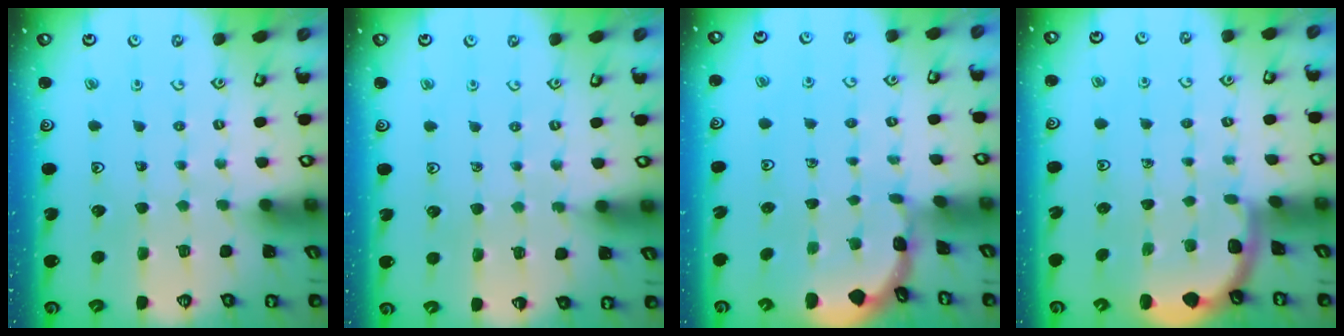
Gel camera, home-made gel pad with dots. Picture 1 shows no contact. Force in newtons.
{"total": 4.7, "press": 4.6, "slide": 0.8}
{"total": 0.7, "press": 0.7, "slide": 0.1}
{"total": 1.9, "press": 1.9, "slide": 0.0}